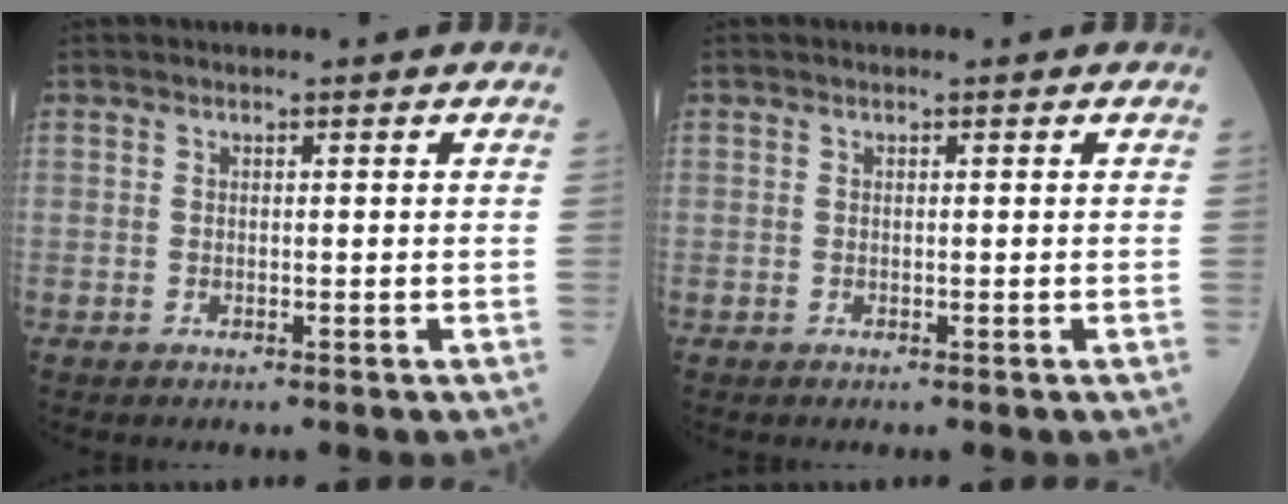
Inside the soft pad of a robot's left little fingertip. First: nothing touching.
{"total": 0.0}